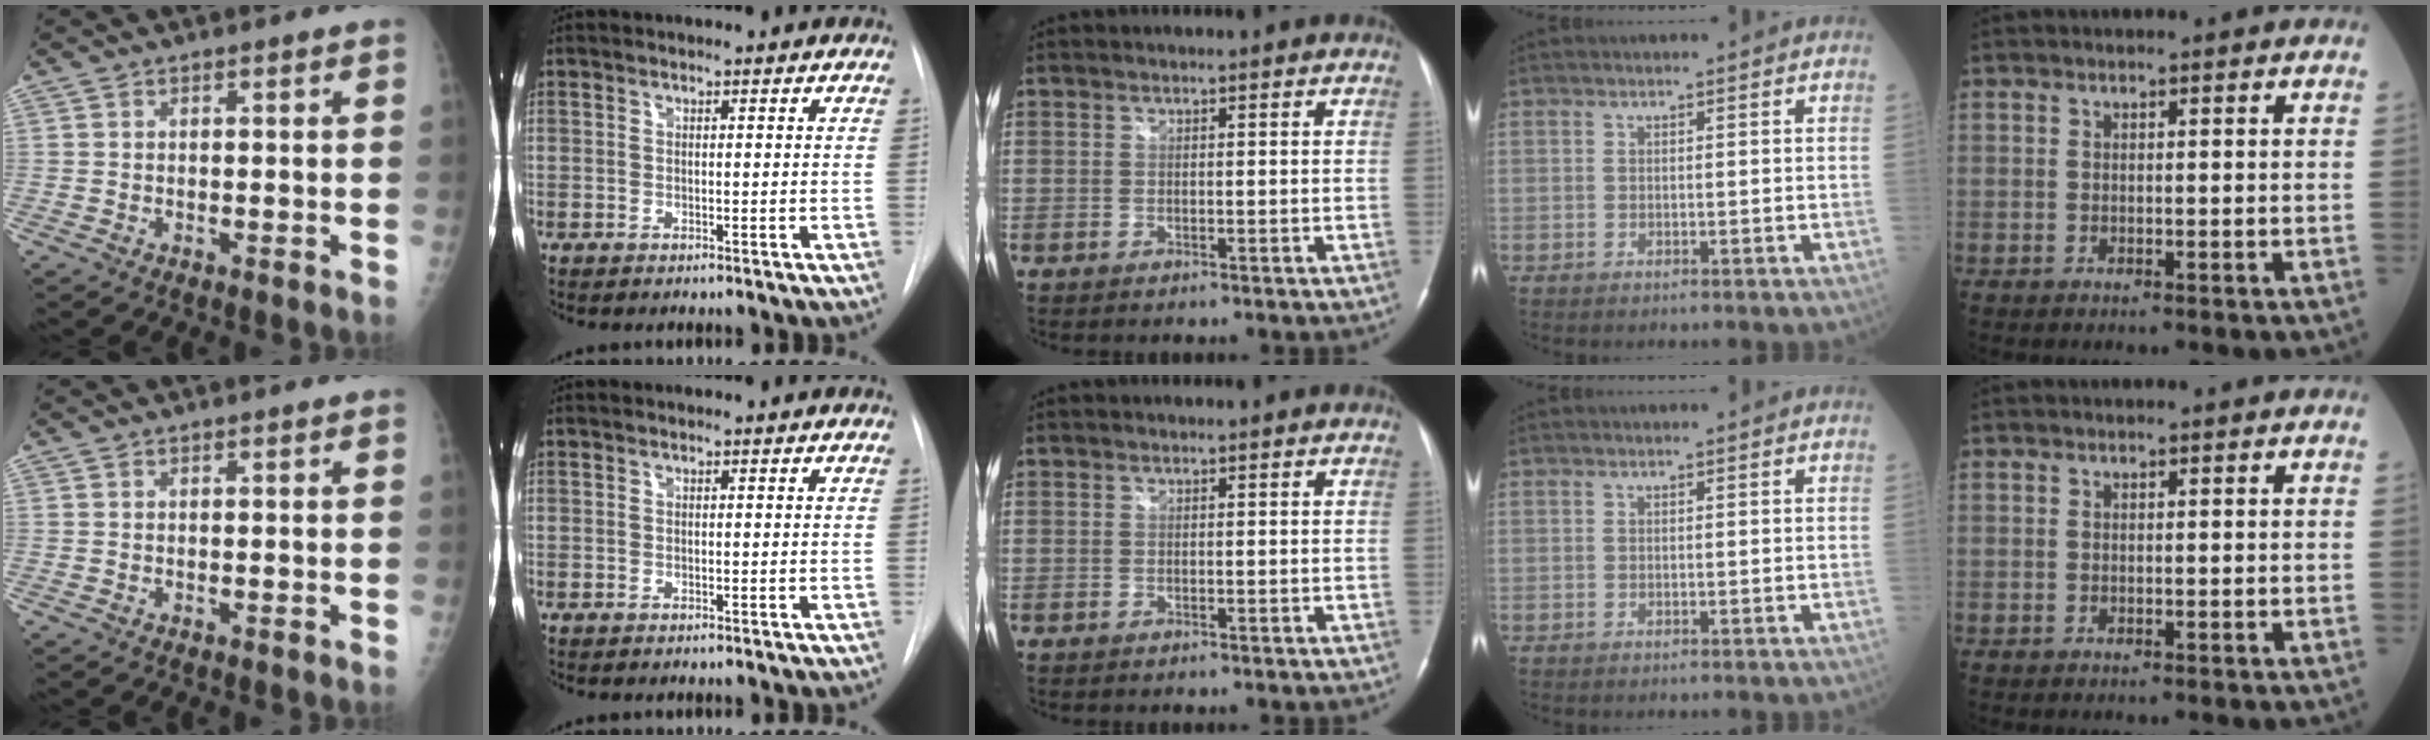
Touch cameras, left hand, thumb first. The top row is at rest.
{}